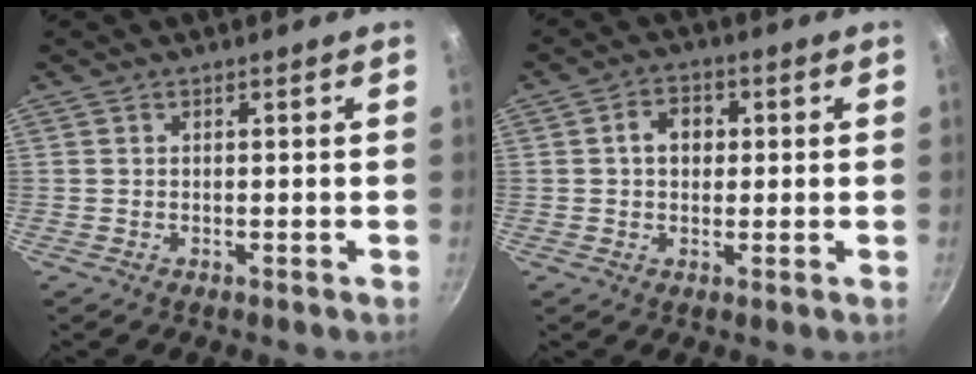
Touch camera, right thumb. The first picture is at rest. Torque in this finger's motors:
{"motor_torque": [0.47, 0.63, 0.64, -0.15, 0.05]}